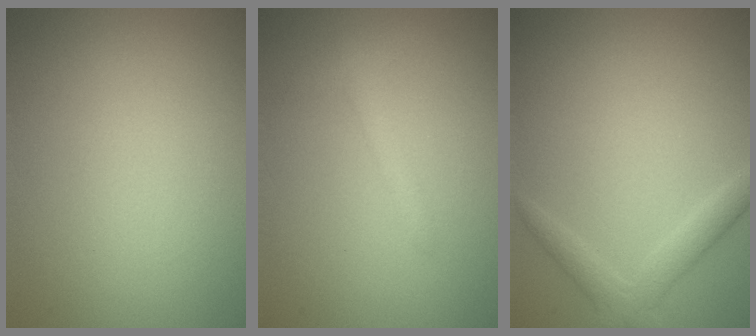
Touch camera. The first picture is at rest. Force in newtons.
{"total": 1.4, "press": 1.4, "slide": 0.1}
{"total": 2.2, "press": 2.2, "slide": 0.1}